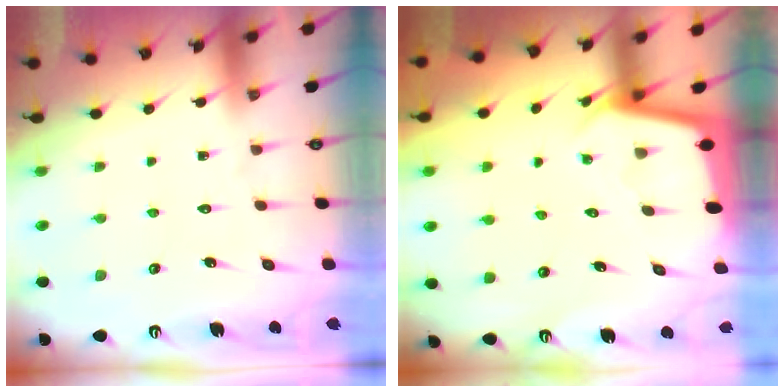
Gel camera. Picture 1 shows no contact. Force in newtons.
{"total": 2.3, "press": 2.3, "slide": 0.1}